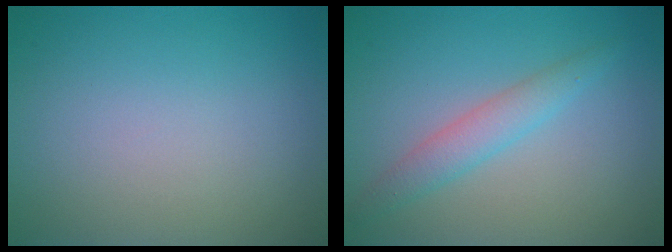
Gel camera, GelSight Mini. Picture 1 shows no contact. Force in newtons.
{"total": 2.5, "press": 2.5, "slide": 0.2}